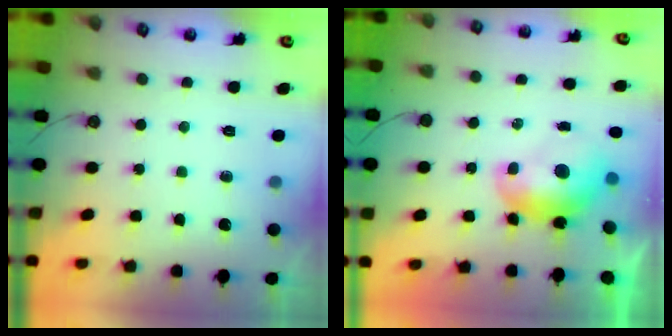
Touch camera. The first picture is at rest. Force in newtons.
{"total": 1.3, "press": 1.2, "slide": 0.4}